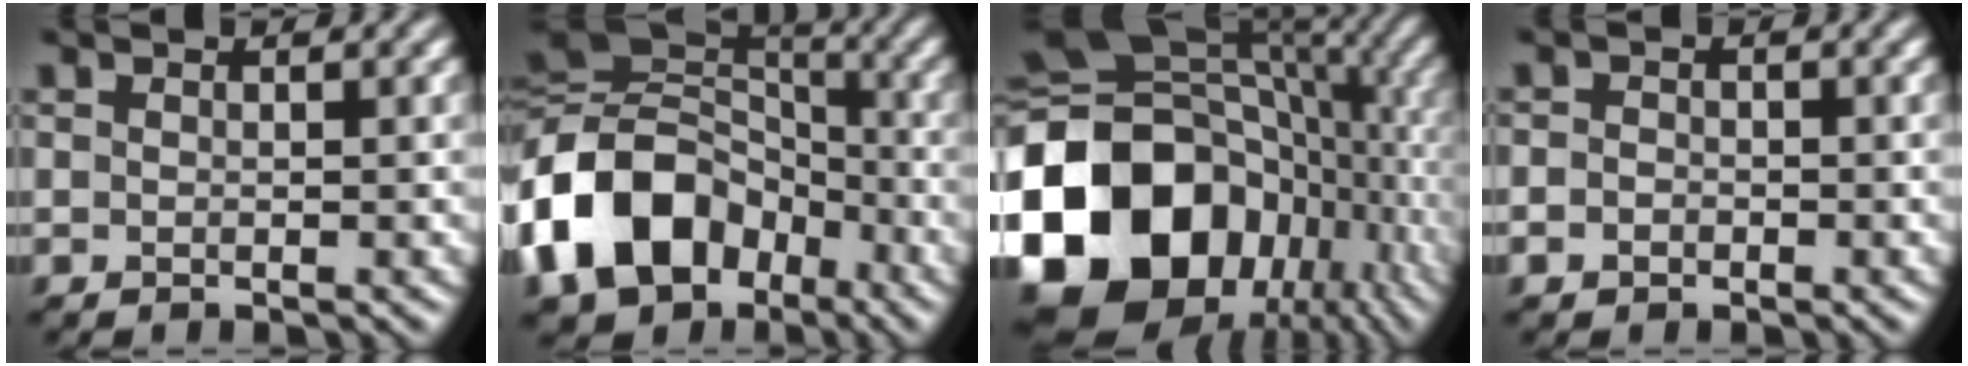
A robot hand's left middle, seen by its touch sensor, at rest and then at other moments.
{"total": 14.3, "force": [-6.0, 10.2, 8.0], "torque": [-0.174, -0.005, -0.119]}
{"total": 19.2, "force": [-5.4, 14.3, 11.6], "torque": [-0.274, -0.002, -0.099]}
{"total": 1.4, "force": [-1.0, 0.9, 0.2], "torque": [0.012, 0.001, -0.023]}